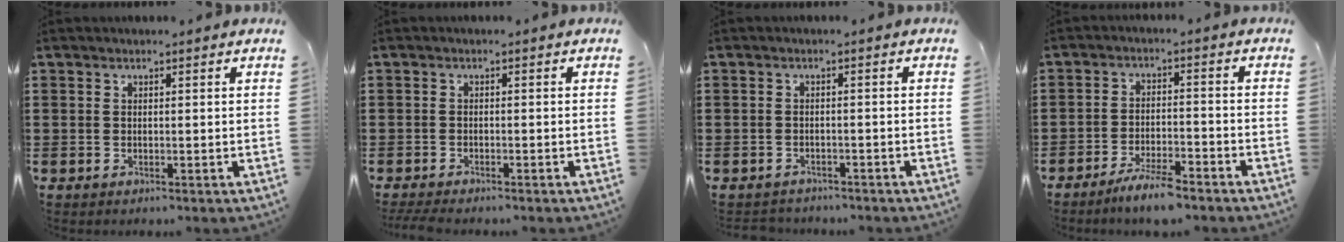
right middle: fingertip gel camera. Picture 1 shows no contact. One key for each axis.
{"total": 1.6, "fx": -1.5, "fy": 0.1, "fz": 0.4, "tx": -0.019, "ty": -0.006, "tz": -0.033}
{"total": 1.4, "fx": -1.4, "fy": 0.3, "fz": -0.1, "tx": -0.004, "ty": -0.002, "tz": -0.031}
{"total": 4.8, "fx": -4.2, "fy": 0.4, "fz": 2.3, "tx": -0.050, "ty": -0.003, "tz": -0.081}